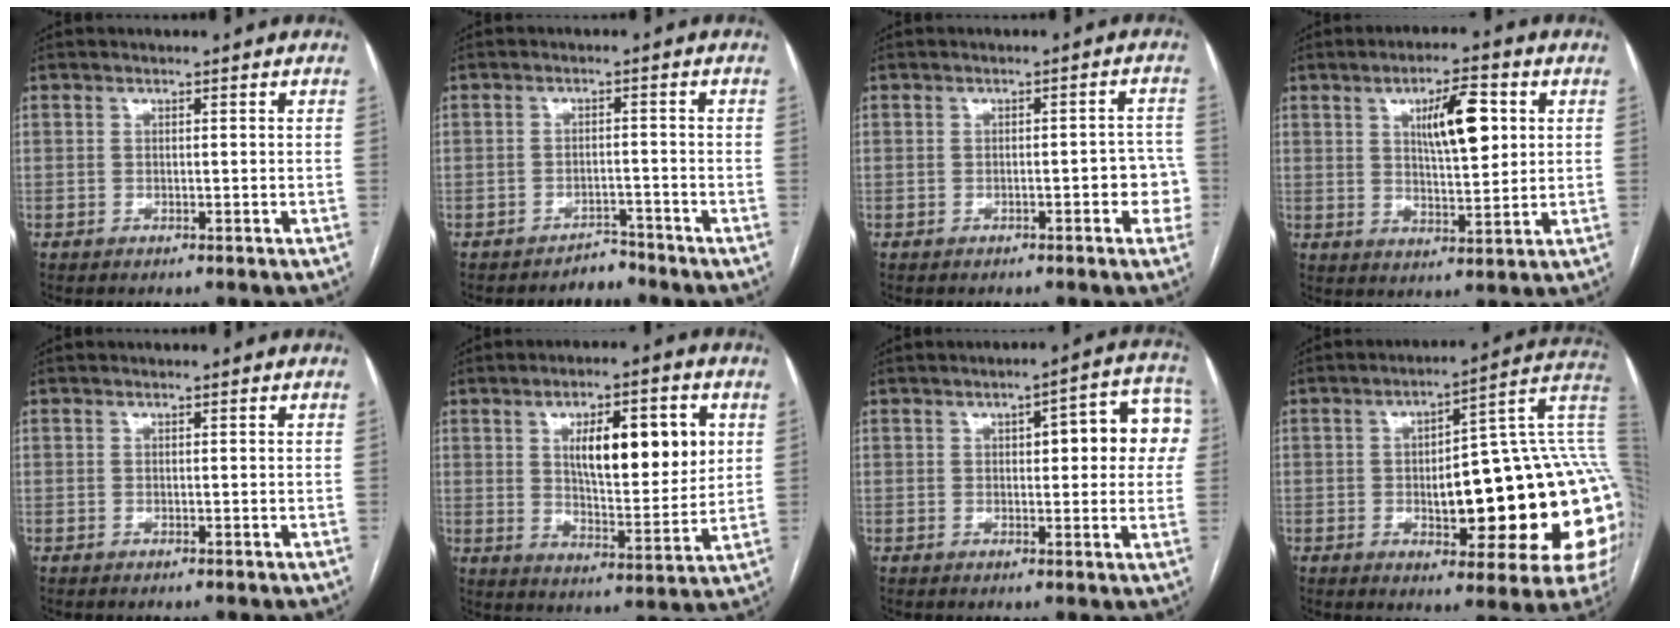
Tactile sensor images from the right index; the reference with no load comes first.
{"total": 2.4, "force": [-2.3, 0.7, -0.4], "torque": [0.011, -0.001, -0.033]}
{"total": 4.4, "force": [-1.5, 1.6, 3.8], "torque": [-0.031, 0.023, -0.017]}
{"total": 9.2, "force": [2.9, 2.3, 8.4], "torque": [-0.138, 0.007, 0.051]}
{"total": 0.0}
{"total": 14.0, "force": [4.1, 4.3, 12.7], "torque": [-0.192, 0.006, 0.068]}
{"total": 11.2, "force": [2.2, 3.2, 10.5], "torque": [-0.116, 0.035, 0.022]}
{"total": 26.6, "force": [-2.0, 6.4, 25.8], "torque": [-0.258, 0.037, -0.015]}